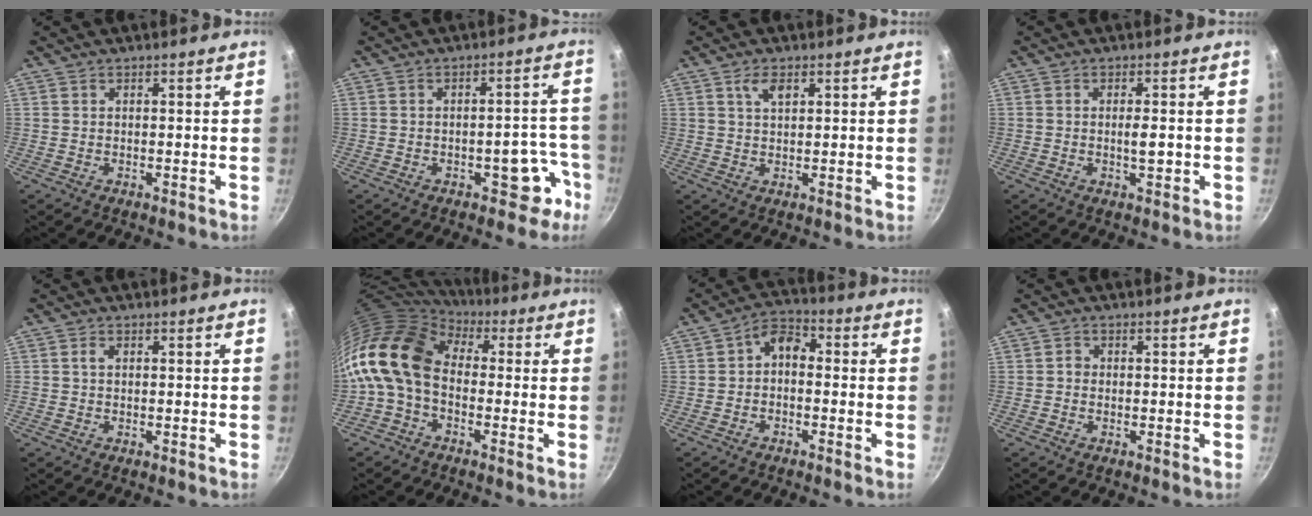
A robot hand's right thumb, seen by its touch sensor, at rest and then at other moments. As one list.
[{"total": 7.3, "force": [-3.7, 4.0, 4.8], "torque": [-0.014, 0.048, -0.038]}, {"total": 3.2, "force": [1.5, 1.7, 2.3], "torque": [-0.035, -0.003, 0.026]}, {"total": 2.7, "force": [-0.4, 1.0, 2.5], "torque": [-0.034, 0.005, -0.006]}, {"total": 1.1, "force": [0.2, 0.8, 0.7], "torque": [-0.011, 0.005, 0.003]}, {"total": 14.2, "force": [0.1, 10.0, 10.1], "torque": [-0.182, 0.027, -0.022]}, {"total": 5.2, "force": [-0.6, 3.5, 3.7], "torque": [-0.052, 0.026, -0.024]}, {"total": 1.1, "force": [-0.2, 1.0, 0.4], "torque": [-0.004, 0.005, -0.006]}]